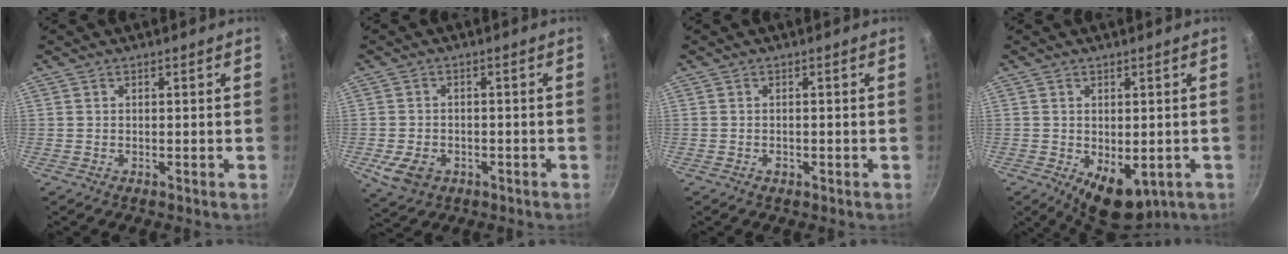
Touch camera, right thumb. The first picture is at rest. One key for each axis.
{"total": 6.4, "fx": -2.2, "fy": 4.7, "fz": 3.7, "tx": -0.067, "ty": 0.009, "tz": -0.030}
{"total": 1.0, "fx": -0.5, "fy": 0.7, "fz": 0.6, "tx": -0.010, "ty": 0.003, "tz": -0.008}
{"total": 8.0, "fx": -2.1, "fy": 4.8, "fz": 6.0, "tx": -0.064, "ty": -0.007, "tz": -0.015}